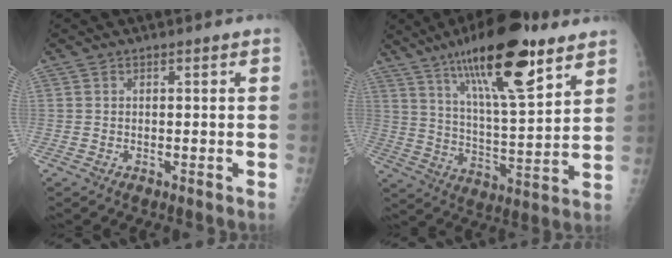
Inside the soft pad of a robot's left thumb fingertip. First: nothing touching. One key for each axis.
{"total": 22.0, "fx": 13.5, "fy": 5.8, "fz": 16.4, "tx": -0.257, "ty": -0.051, "tz": 0.229}